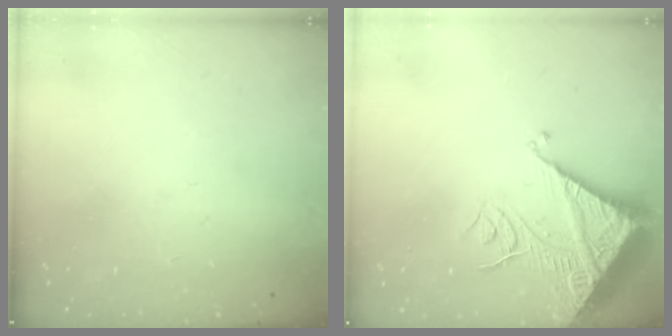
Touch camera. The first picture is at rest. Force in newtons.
{"total": 13.8, "press": 13.7, "slide": 1.3}